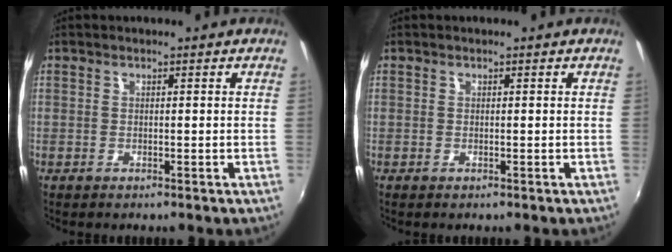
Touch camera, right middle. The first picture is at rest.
{"total": 0.0}